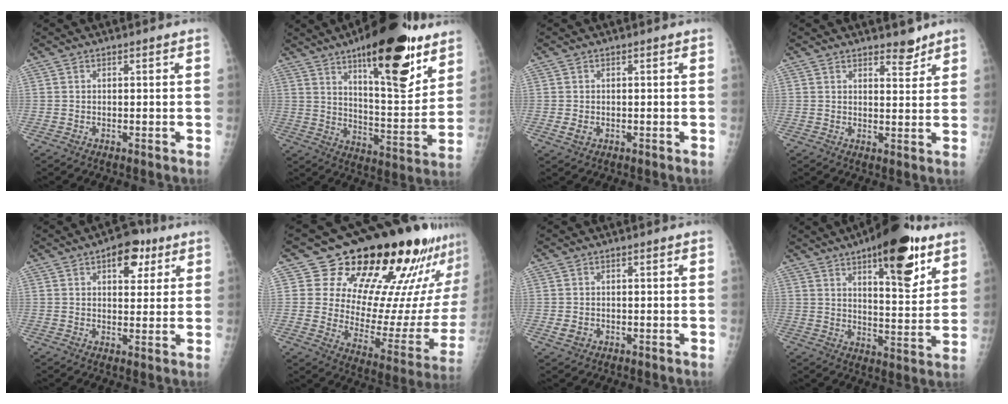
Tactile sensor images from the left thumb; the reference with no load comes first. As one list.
[{"total": 23.1, "force": [13.7, 7.4, 17.1], "torque": [-0.214, -0.071, 0.209]}, {"total": 1.7, "force": [-0.1, 1.4, 1.0], "torque": [-0.015, -0.002, 0.003]}, {"total": 3.9, "force": [3.2, 1.5, 1.6], "torque": [-0.006, -0.023, 0.046]}, {"total": 7.8, "force": [3.9, 4.5, 5.0], "torque": [-0.035, -0.010, 0.048]}, {"total": 26.3, "force": [18.1, 11.0, 15.6], "torque": [-0.180, -0.090, 0.249]}, {"total": 1.9, "force": [-0.4, 1.6, 0.9], "torque": [-0.013, 0.000, 0.000]}, {"total": 18.3, "force": [10.2, 6.4, 13.7], "torque": [-0.158, -0.051, 0.147]}]